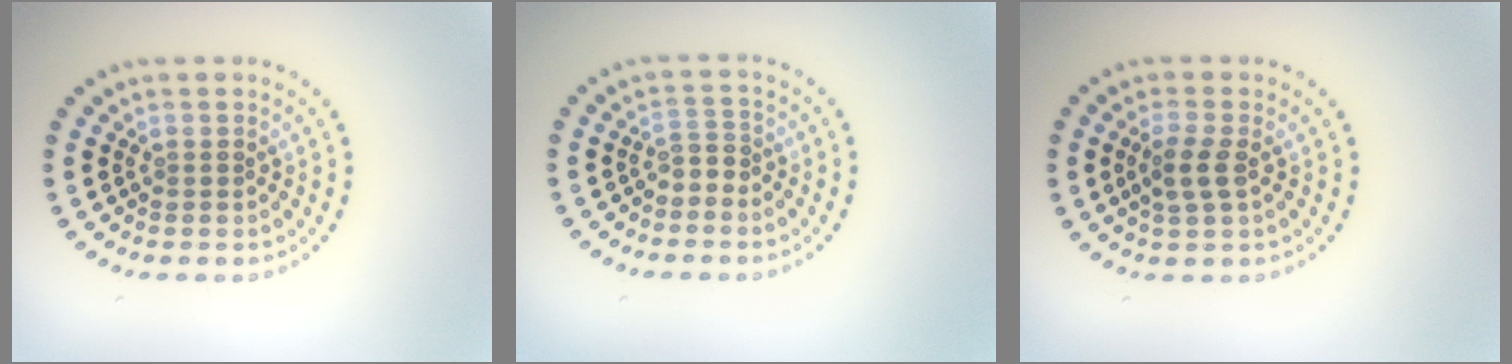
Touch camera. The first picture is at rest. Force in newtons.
{"total": 1.4, "press": 0.9, "slide": 1.0}
{"total": 2.2, "press": 2.1, "slide": 0.6}